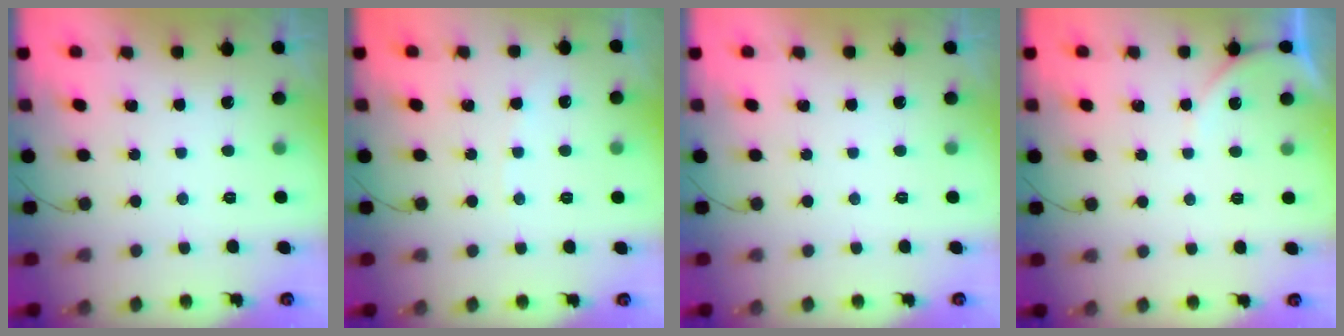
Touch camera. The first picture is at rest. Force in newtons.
{"total": 3.2, "press": 3.2, "slide": 0.4}
{"total": 0.0}
{"total": 4.5, "press": 4.5, "slide": 0.7}